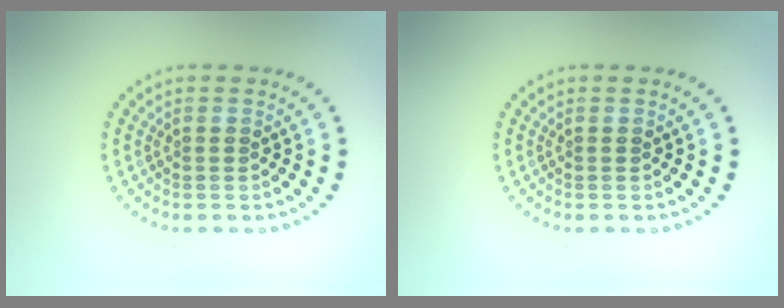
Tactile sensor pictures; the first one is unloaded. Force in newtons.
{"total": 0.0}